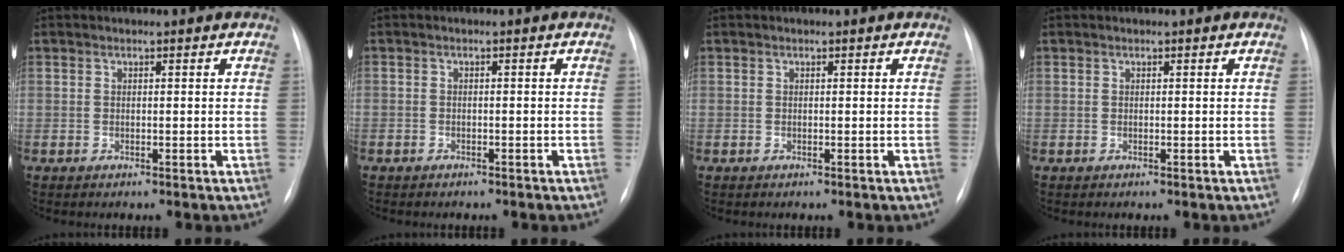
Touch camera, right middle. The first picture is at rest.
{"total": 1.7, "force": [-1.4, 0.9, 0.6], "torque": [-0.011, 0.000, -0.013]}
{"total": 0.0}
{"total": 0.0}